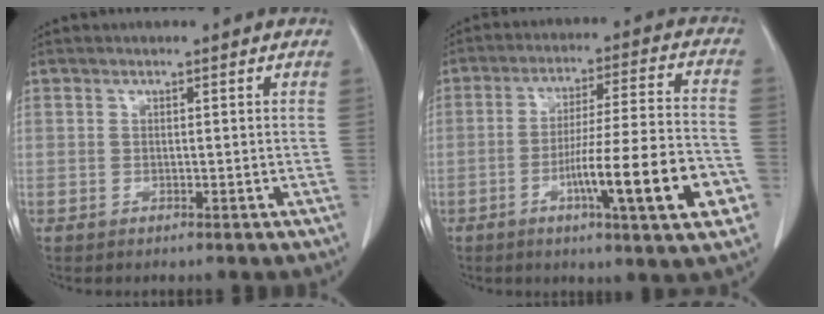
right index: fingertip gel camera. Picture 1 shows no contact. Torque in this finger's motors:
{"motor_torque": [1.36, -0.78, 0.66, 0.18]}